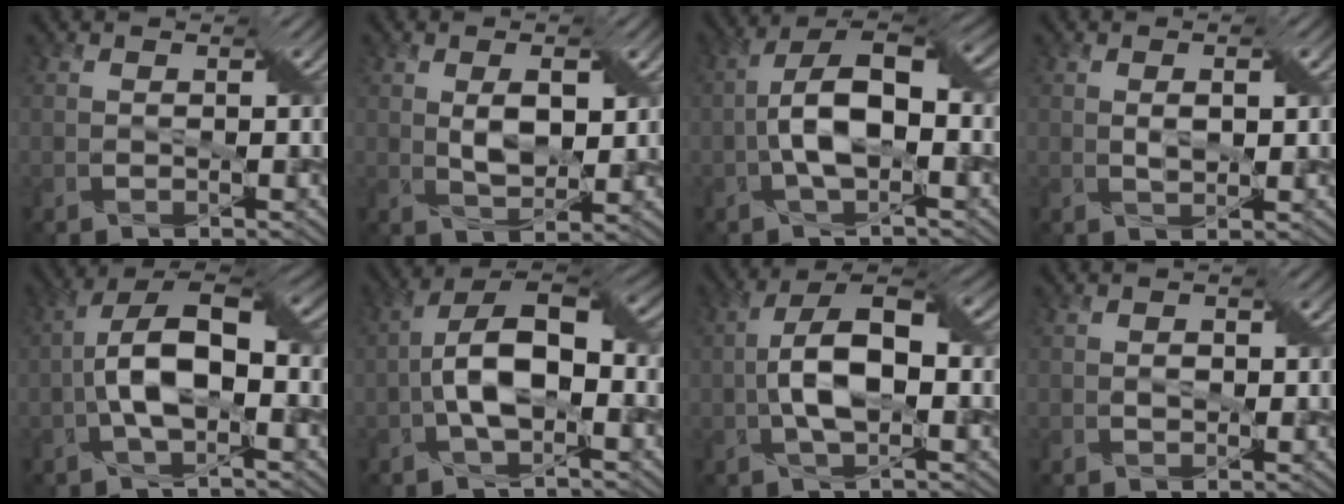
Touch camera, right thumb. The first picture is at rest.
{"total": 3.4, "force": [1.5, 1.4, 2.8], "torque": [-0.053, -0.003, 0.031]}
{"total": 7.9, "force": [-1.0, 3.6, 7.0], "torque": [-0.135, 0.014, -0.019]}
{"total": 1.2, "force": [0.7, 0.2, 1.0], "torque": [-0.016, 0.002, 0.014]}
{"total": 8.5, "force": [-1.1, 3.7, 7.5], "torque": [-0.143, 0.014, -0.022]}
{"total": 8.7, "force": [-1.2, 4.3, 7.5], "torque": [-0.139, 0.013, -0.025]}
{"total": 7.7, "force": [-0.6, 3.4, 6.9], "torque": [-0.135, 0.012, -0.012]}
{"total": 1.0, "force": [0.0, 0.9, 0.5], "torque": [-0.006, -0.001, 0.002]}